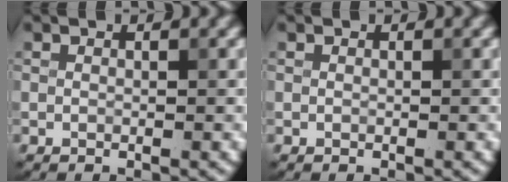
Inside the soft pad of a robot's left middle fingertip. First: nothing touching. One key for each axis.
{"total": 0.0}